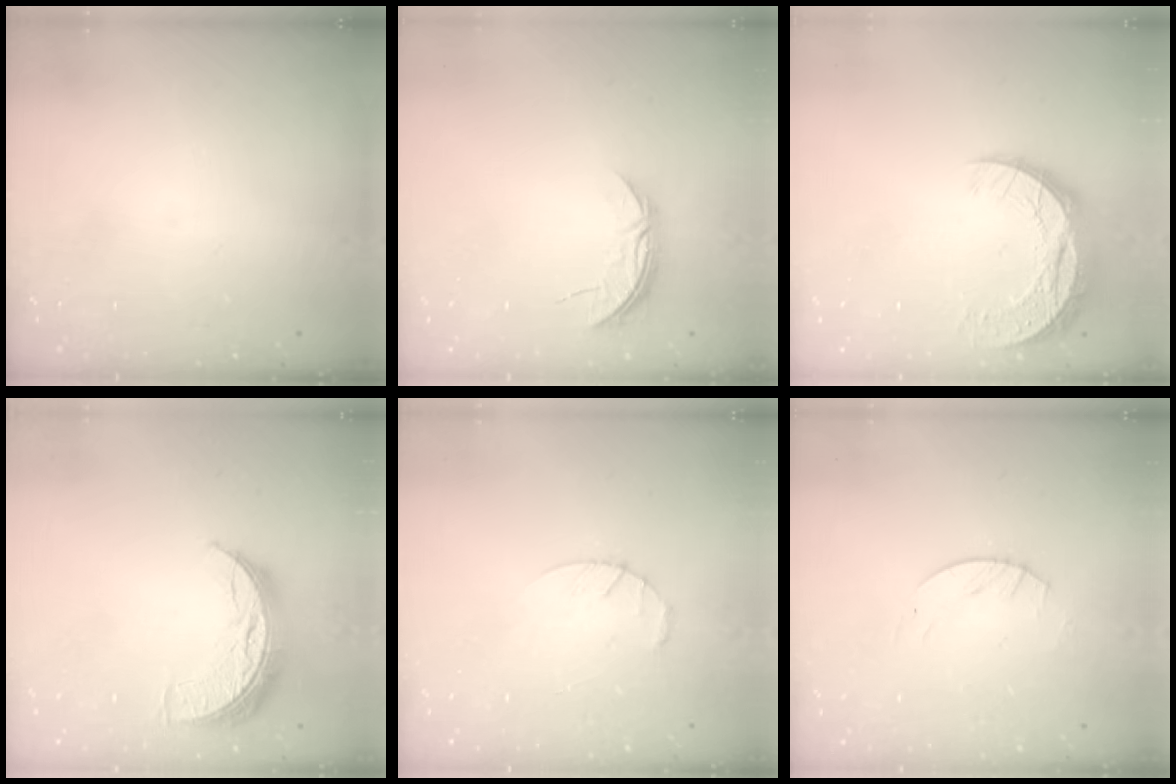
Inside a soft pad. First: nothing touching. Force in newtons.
{"total": 5.4, "press": 5.4, "slide": 0.6}
{"total": 10.9, "press": 10.9, "slide": 0.7}
{"total": 10.9, "press": 10.9, "slide": 0.4}
{"total": 3.5, "press": 3.4, "slide": 0.5}
{"total": 2.8, "press": 2.8, "slide": 0.4}